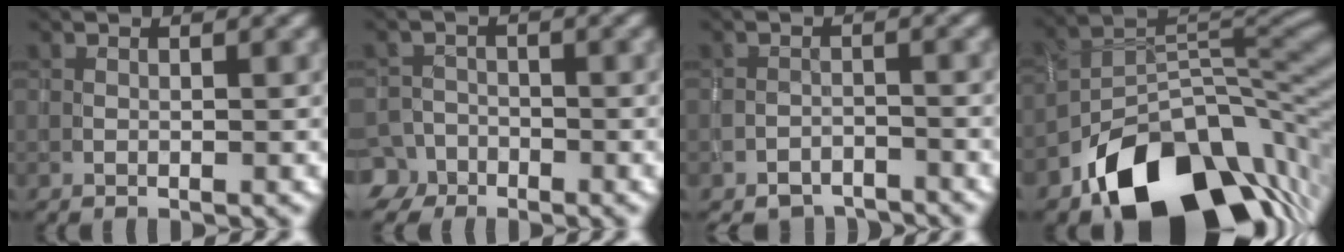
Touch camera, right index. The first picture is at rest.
{"total": 5.3, "force": [-3.8, 3.7, 0.7], "torque": [0.008, -0.012, -0.066]}
{"total": 3.2, "force": [-3.0, 1.3, 0.2], "torque": [0.002, -0.001, -0.052]}
{"total": 15.2, "force": [-8.8, 8.9, 8.6], "torque": [-0.136, -0.003, -0.154]}